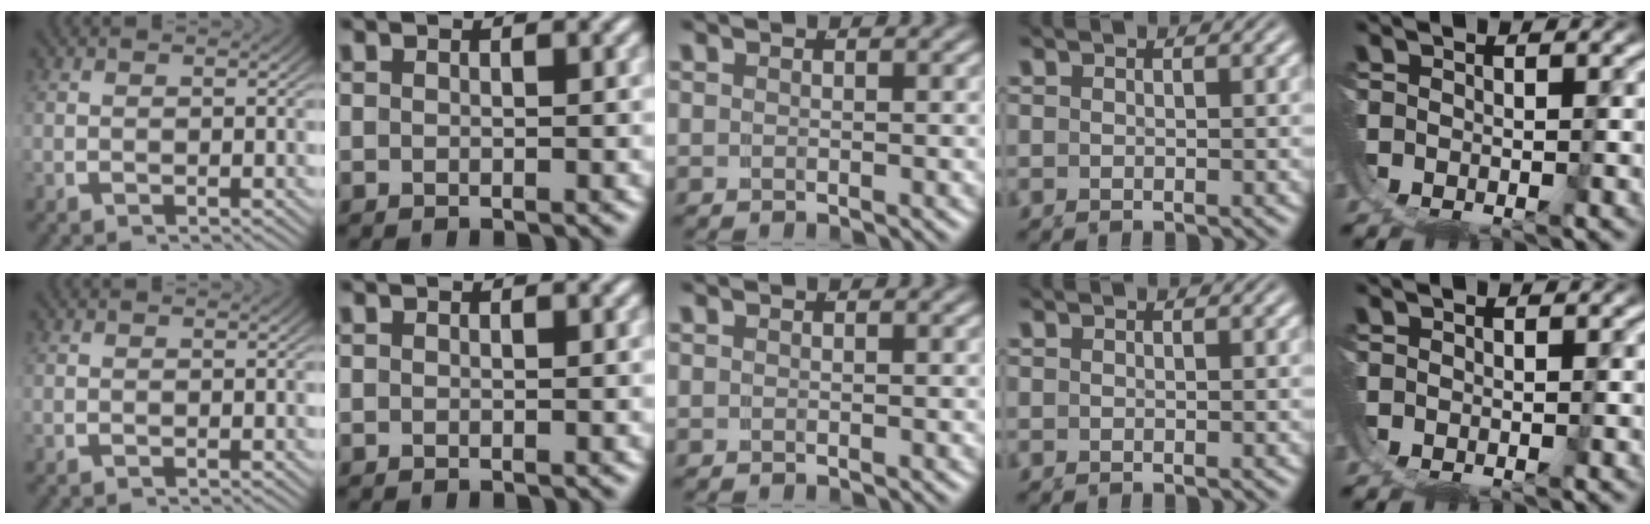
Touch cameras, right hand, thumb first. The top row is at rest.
{}